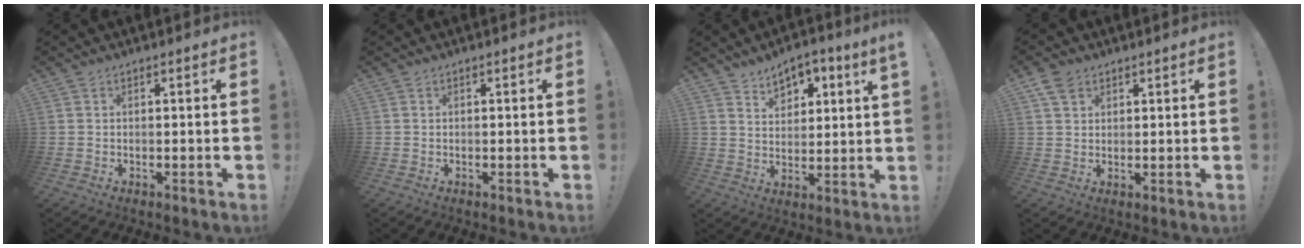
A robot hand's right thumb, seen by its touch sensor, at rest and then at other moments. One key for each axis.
{"total": 0.0}
{"total": 6.5, "fx": 5.1, "fy": 2.8, "fz": 3.0, "tx": -0.038, "ty": -0.029, "tz": 0.089}
{"total": 4.5, "fx": 2.7, "fy": 3.2, "fz": 1.6, "tx": -0.023, "ty": -0.010, "tz": 0.052}